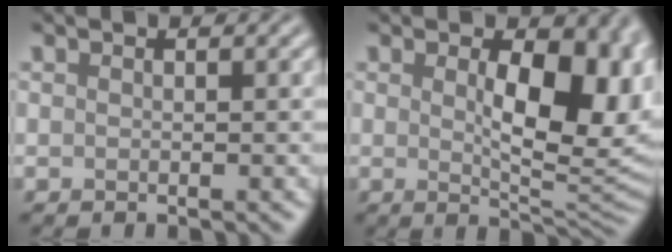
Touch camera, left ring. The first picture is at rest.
{"total": 9.8, "force": [1.5, 4.6, 8.5], "torque": [-0.113, -0.007, 0.030]}